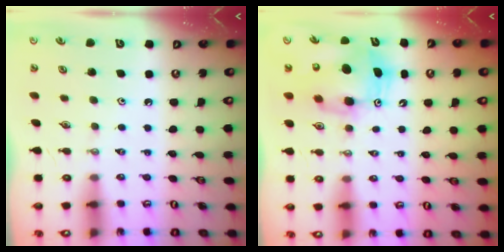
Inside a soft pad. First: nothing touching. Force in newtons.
{"total": 8.6, "press": 8.4, "slide": 1.9}